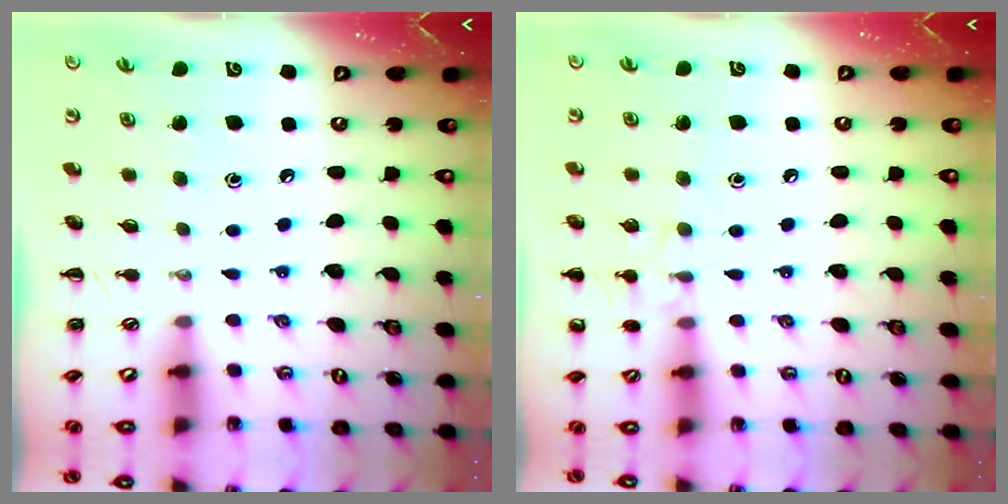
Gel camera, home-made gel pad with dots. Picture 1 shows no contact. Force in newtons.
{"total": 7.0, "press": 6.7, "slide": 2.1}